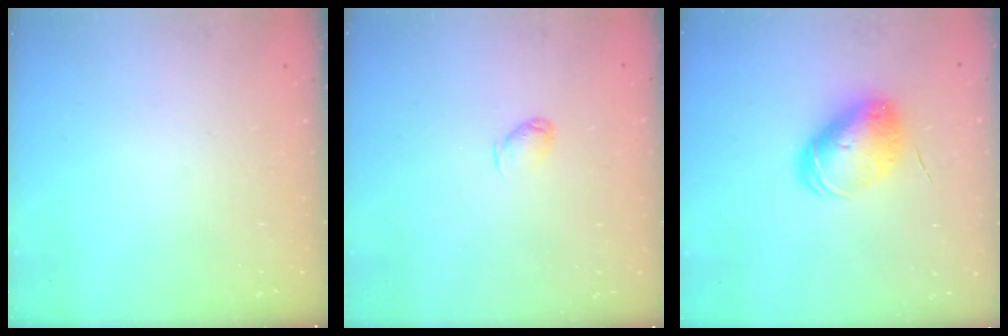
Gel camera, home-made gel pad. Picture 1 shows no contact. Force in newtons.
{"total": 3.4, "press": 3.3, "slide": 0.6}
{"total": 10.0, "press": 10.0, "slide": 0.6}